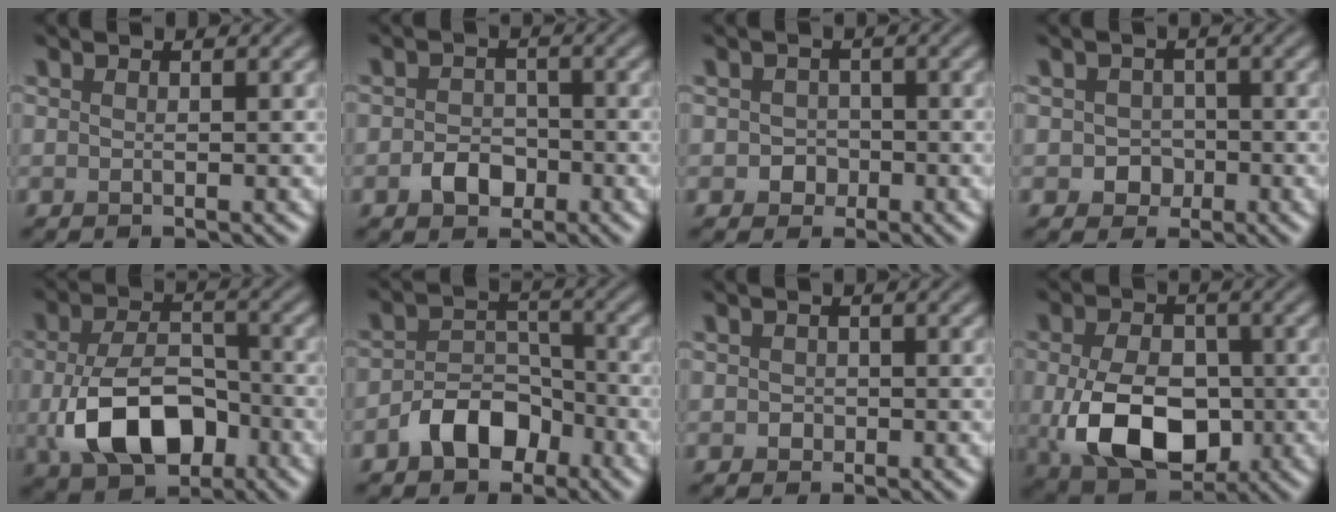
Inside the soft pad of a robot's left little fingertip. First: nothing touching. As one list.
[{"total": 2.6, "force": [-1.2, 1.9, 1.2], "torque": [-0.017, 0.002, -0.026]}, {"total": 1.7, "force": [-0.4, 1.5, 0.5], "torque": [-0.002, -0.001, -0.009]}, {"total": 2.0, "force": [-0.4, 1.8, 0.7], "torque": [-0.006, -0.002, -0.009]}, {"total": 8.0, "force": [-2.3, 5.0, 5.9], "torque": [-0.119, -0.005, -0.039]}, {"total": 4.8, "force": [-2.8, 3.0, 2.4], "torque": [-0.036, 0.005, -0.053]}, {"total": 0.8, "force": [-0.1, 0.8, 0.3], "torque": [-0.003, -0.004, -0.005]}, {"total": 8.9, "force": [-1.6, 6.0, 6.4], "torque": [-0.132, -0.018, -0.021]}]